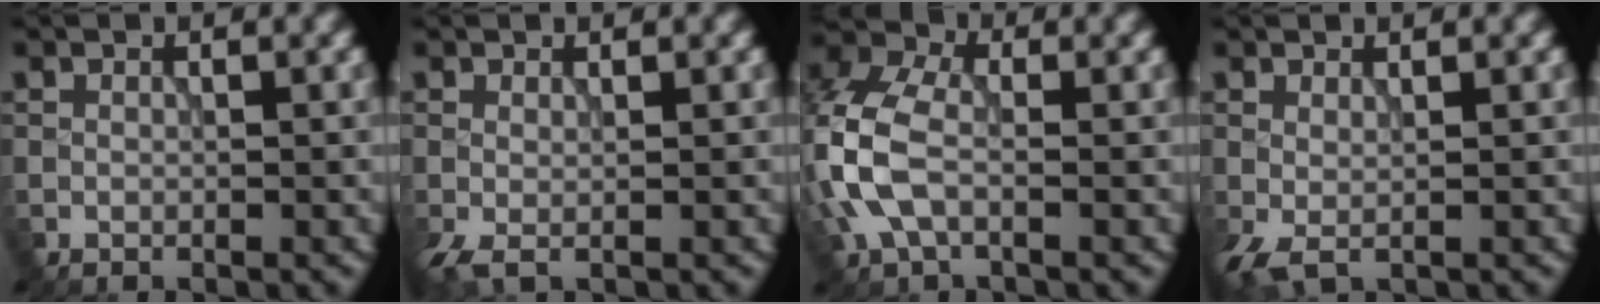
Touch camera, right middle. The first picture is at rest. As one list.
[{"total": 1.5, "force": [-0.3, 0.4, 1.5], "torque": [-0.038, -0.004, -0.009]}, {"total": 7.1, "force": [-1.3, 4.5, 5.3], "torque": [-0.142, 0.005, -0.040]}, {"total": 1.8, "force": [0.0, 0.6, 1.7], "torque": [-0.044, -0.003, -0.003]}]